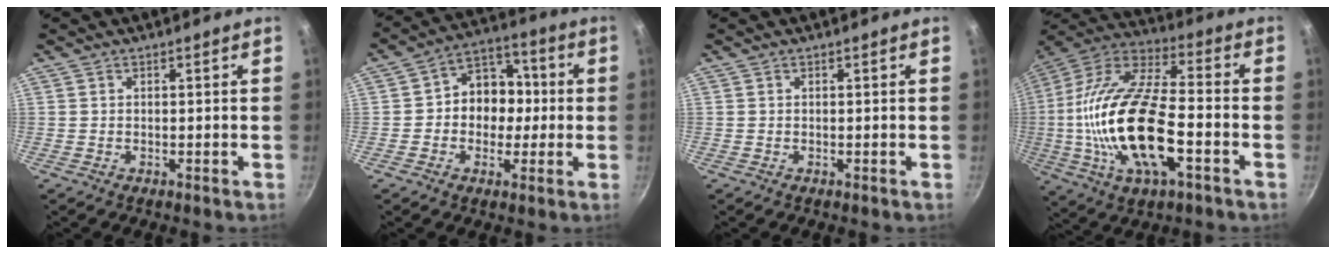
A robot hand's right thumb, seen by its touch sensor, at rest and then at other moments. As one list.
[{"total": 10.9, "force": [-0.3, 9.1, 6.0], "torque": [-0.031, 0.030, -0.022]}, {"total": 0.0}, {"total": 24.7, "force": [-4.8, 10.5, 21.8], "torque": [-0.425, 0.027, -0.101]}]